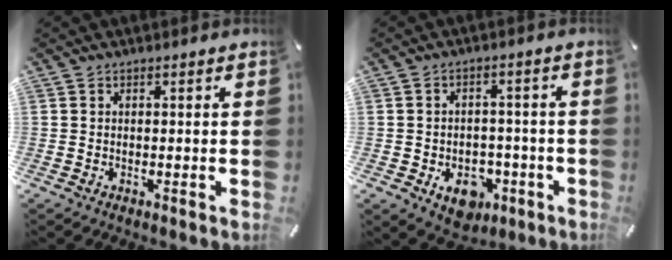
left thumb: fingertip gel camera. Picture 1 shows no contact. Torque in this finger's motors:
{"motor_torque": [0.12, 1.38, 0.28, -0.10, 0.06]}